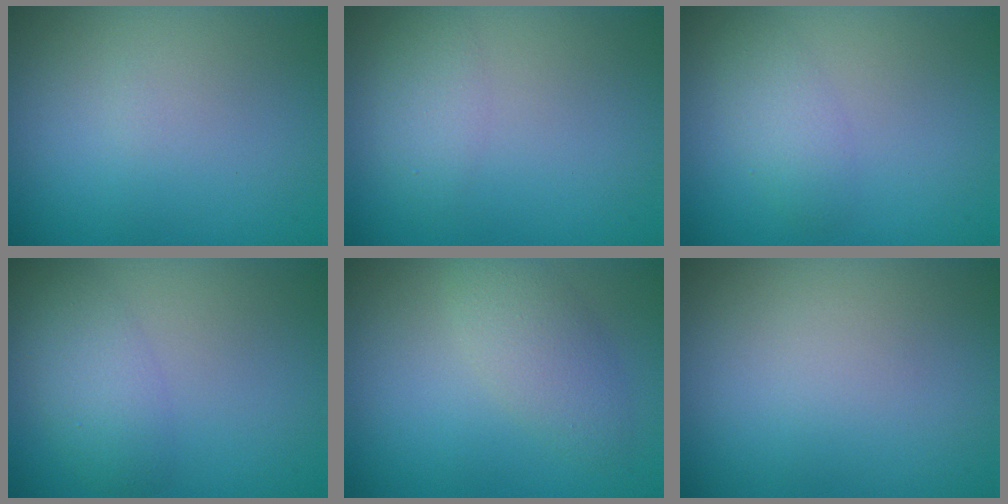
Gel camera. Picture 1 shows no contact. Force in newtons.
{"total": 1.8, "press": 1.8, "slide": 0.1}
{"total": 2.0, "press": 2.0, "slide": 0.1}
{"total": 3.0, "press": 3.0, "slide": 0.2}
{"total": 3.0, "press": 3.0, "slide": 0.1}
{"total": 0.0}